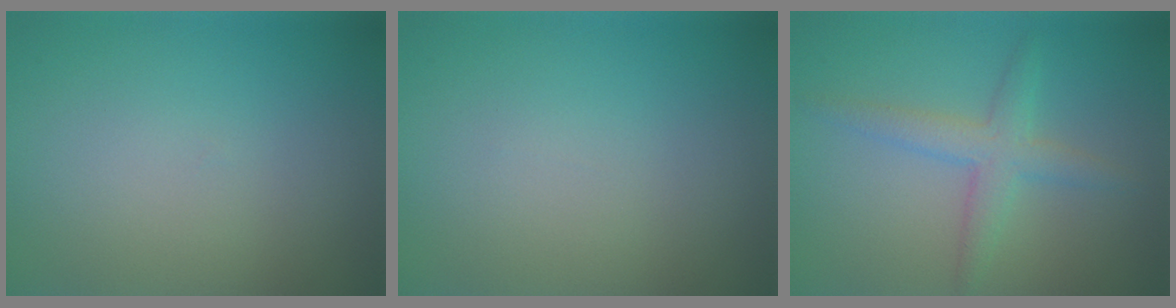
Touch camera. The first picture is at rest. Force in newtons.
{"total": 0.0}
{"total": 2.9, "press": 2.9, "slide": 0.0}